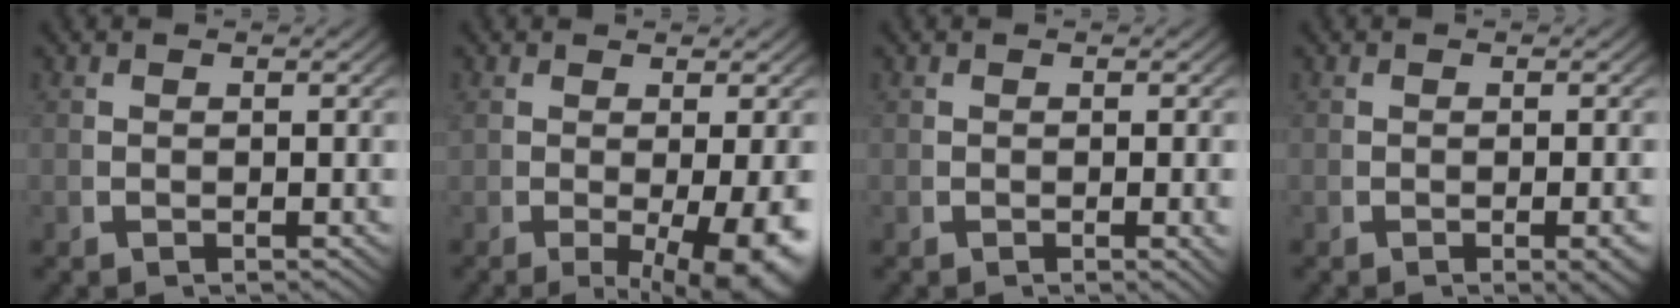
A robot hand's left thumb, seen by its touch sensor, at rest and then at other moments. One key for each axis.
{"total": 6.9, "fx": -2.3, "fy": 2.8, "fz": 5.9, "tx": -0.096, "ty": -0.030, "tz": -0.021}
{"total": 1.0, "fx": -0.2, "fy": 0.1, "fz": 1.0, "tx": -0.013, "ty": 0.000, "tz": -0.003}
{"total": 1.6, "fx": -0.7, "fy": 0.3, "fz": 1.4, "tx": -0.021, "ty": -0.001, "tz": -0.008}